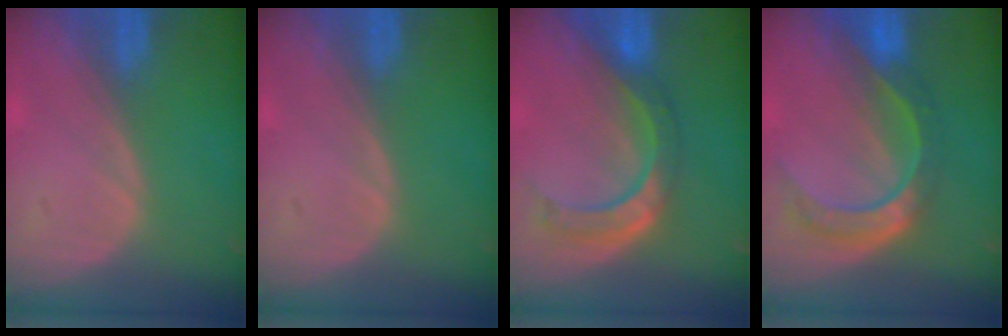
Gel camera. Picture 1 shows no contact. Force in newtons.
{"total": 0.0}
{"total": 8.5, "press": 7.2, "slide": 4.5}
{"total": 8.8, "press": 7.4, "slide": 4.7}